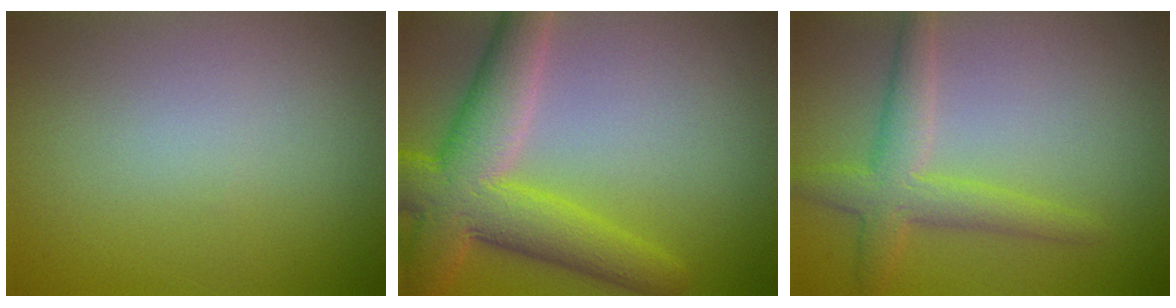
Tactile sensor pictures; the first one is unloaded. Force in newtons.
{"total": 7.7, "press": 7.7, "slide": 0.3}
{"total": 3.6, "press": 3.6, "slide": 0.1}